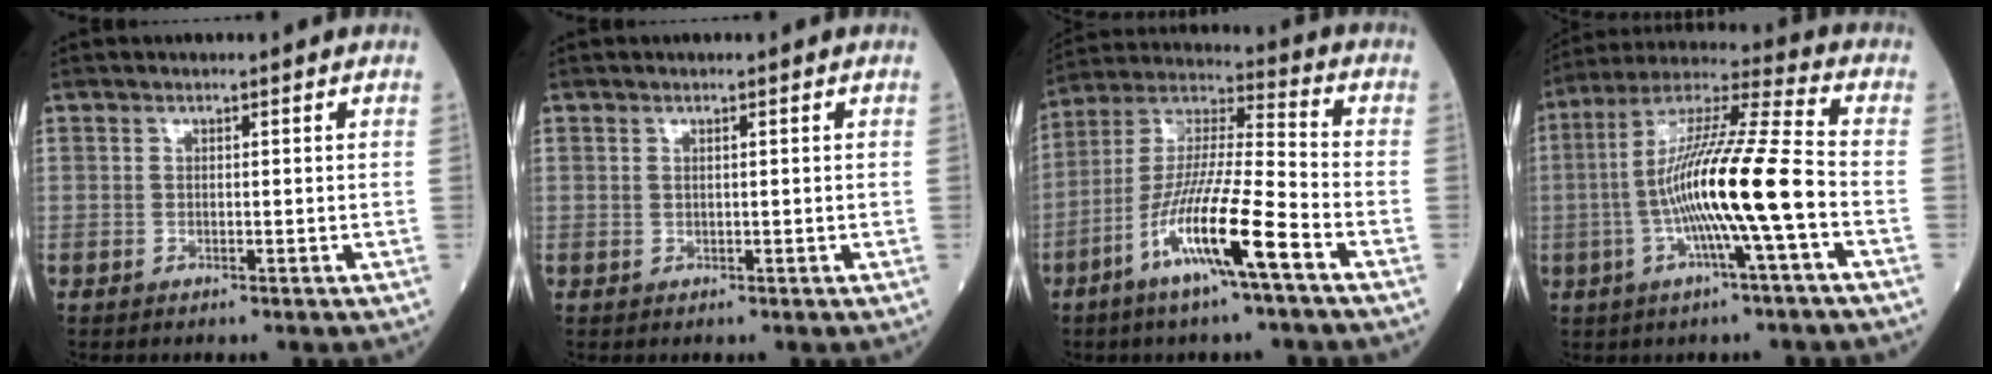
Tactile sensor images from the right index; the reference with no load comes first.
{"total": 0.5, "force": [0.2, 0.1, 0.4], "torque": [-0.010, 0.001, 0.007]}
{"total": 14.5, "force": [-7.0, 0.4, 12.7], "torque": [-0.253, -0.011, -0.135]}
{"total": 15.4, "force": [-3.2, -0.4, 15.1], "torque": [-0.281, 0.011, -0.070]}